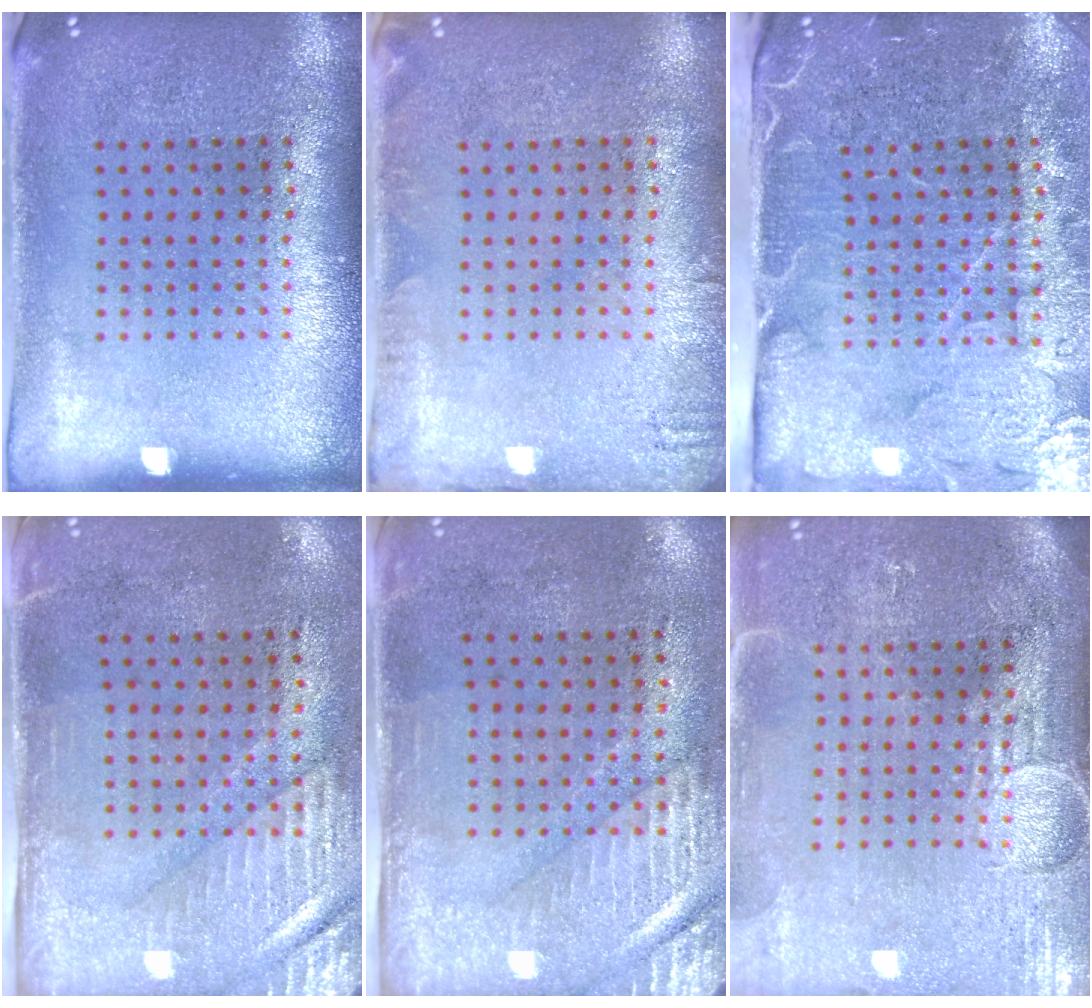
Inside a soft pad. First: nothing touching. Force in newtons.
{"total": 1.4, "press": 1.3, "slide": 0.2}
{"total": 4.6, "press": 3.9, "slide": 2.5}
{"total": 3.0, "press": 2.6, "slide": 1.6}
{"total": 2.9, "press": 2.4, "slide": 1.6}
{"total": 4.0, "press": 3.5, "slide": 1.9}